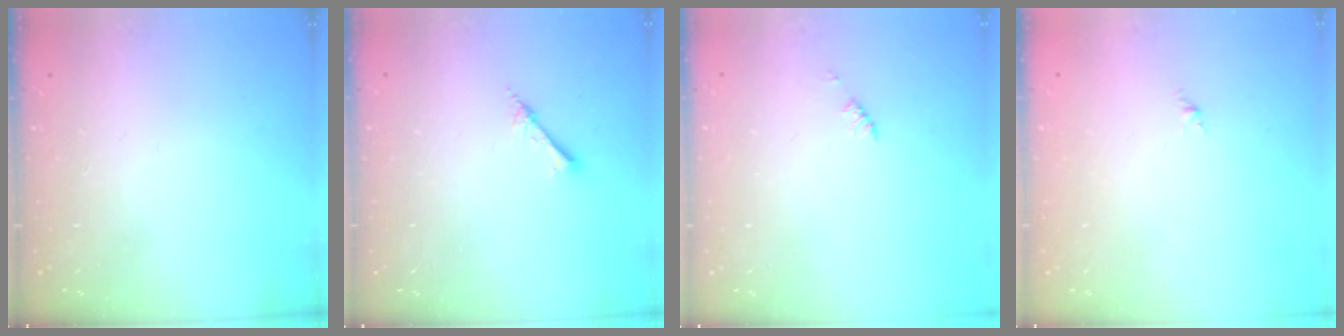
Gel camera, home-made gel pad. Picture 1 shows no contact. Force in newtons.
{"total": 2.0, "press": 2.0, "slide": 0.2}
{"total": 1.2, "press": 1.2, "slide": 0.2}
{"total": 0.0}